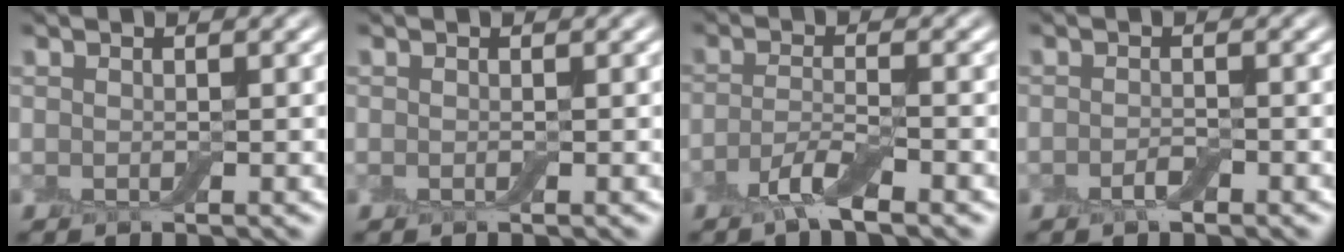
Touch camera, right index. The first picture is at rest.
{"total": 0.0}
{"total": 3.0, "force": [-1.9, 0.5, 2.3], "torque": [-0.048, -0.003, -0.047]}
{"total": 1.2, "force": [-0.7, 0.5, 0.8], "torque": [-0.017, 0.001, -0.014]}